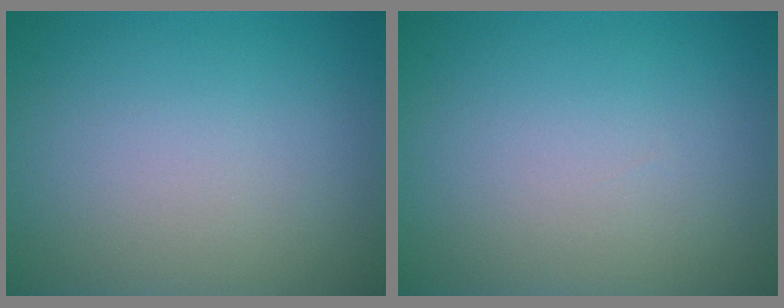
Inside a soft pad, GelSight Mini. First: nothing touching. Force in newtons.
{"total": 0.0}